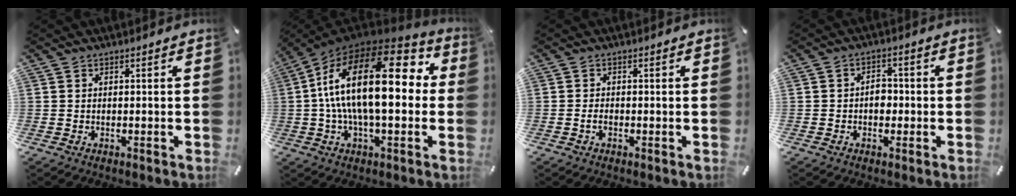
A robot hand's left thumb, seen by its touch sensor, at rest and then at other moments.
{"total": 25.9, "force": [3.2, 11.4, 23.1], "torque": [-0.428, -0.023, 0.044]}
{"total": 1.3, "force": [-0.4, 0.7, 1.0], "torque": [-0.019, 0.001, -0.008]}
{"total": 4.3, "force": [-0.5, 3.0, 2.9], "torque": [-0.040, 0.004, -0.015]}